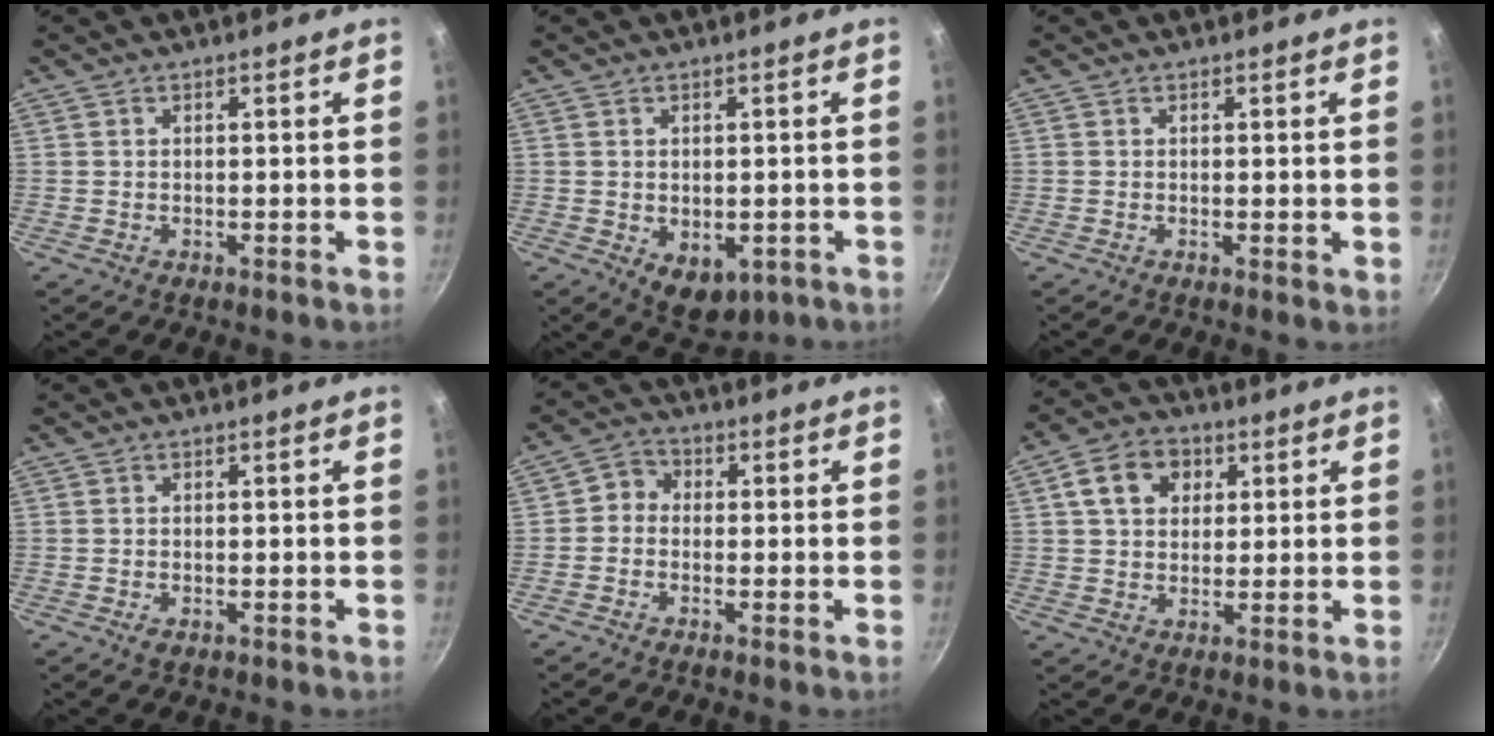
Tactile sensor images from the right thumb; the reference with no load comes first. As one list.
[{"total": 6.8, "force": [-1.4, 4.6, 4.8], "torque": [-0.048, -0.005, -0.003]}, {"total": 0.7, "force": [0.2, 0.4, 0.6], "torque": [-0.008, -0.004, 0.000]}, {"total": 1.1, "force": [-0.4, 0.7, 0.8], "torque": [-0.014, -0.001, -0.005]}, {"total": 3.2, "force": [-0.8, 2.8, 1.4], "torque": [-0.009, 0.016, -0.029]}, {"total": 8.7, "force": [2.8, 6.7, 4.7], "torque": [-0.059, 0.006, 0.038]}]